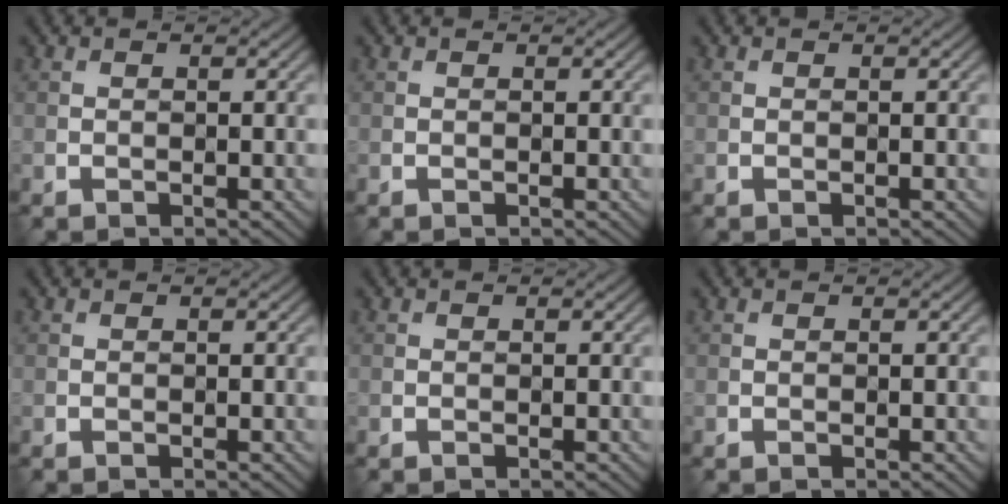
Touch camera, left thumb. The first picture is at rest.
{"total": 0.0}
{"total": 0.0}
{"total": 0.0}
{"total": 0.0}
{"total": 0.0}